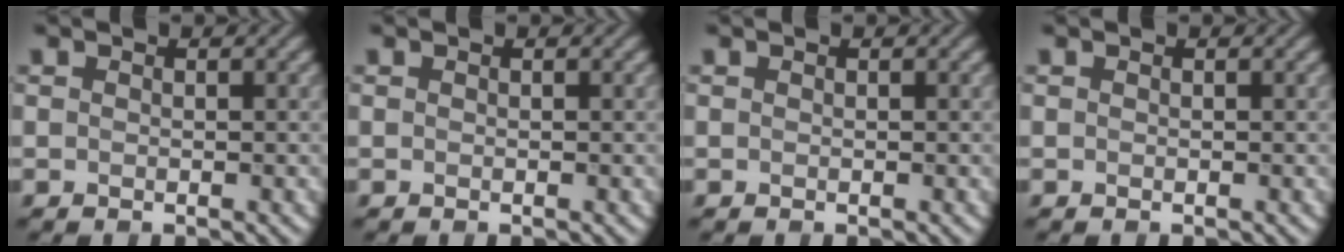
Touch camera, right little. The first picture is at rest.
{"total": 0.0}
{"total": 0.0}
{"total": 0.0}